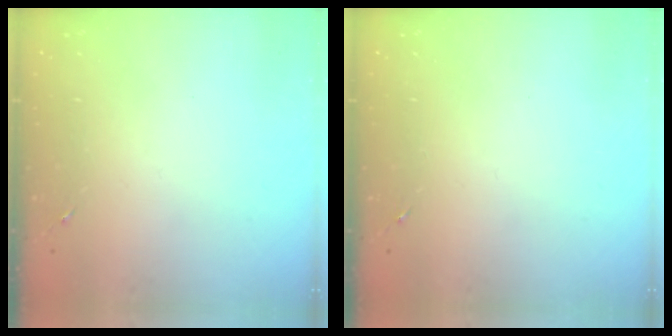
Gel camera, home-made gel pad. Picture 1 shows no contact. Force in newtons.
{"total": 0.0}